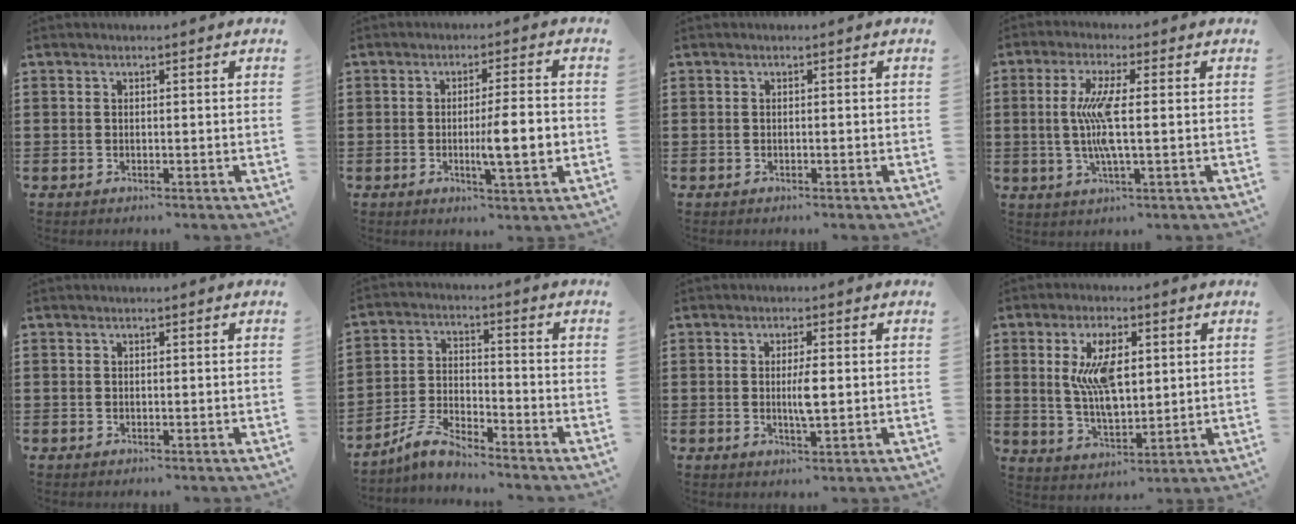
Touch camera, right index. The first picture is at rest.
{"total": 7.4, "force": [-1.1, 0.8, 7.2], "torque": [-0.111, -0.007, -0.020]}
{"total": 0.0}
{"total": 7.2, "force": [0.1, 0.8, 7.2], "torque": [-0.158, -0.015, -0.011]}
{"total": 0.0}
{"total": 6.0, "force": [-5.5, 0.8, 2.4], "torque": [-0.067, -0.002, -0.111]}
{"total": 3.8, "force": [-0.1, 0.7, 3.7], "torque": [-0.067, -0.003, -0.002]}
{"total": 9.3, "force": [2.0, 4.2, 8.0], "torque": [-0.160, 0.008, 0.032]}